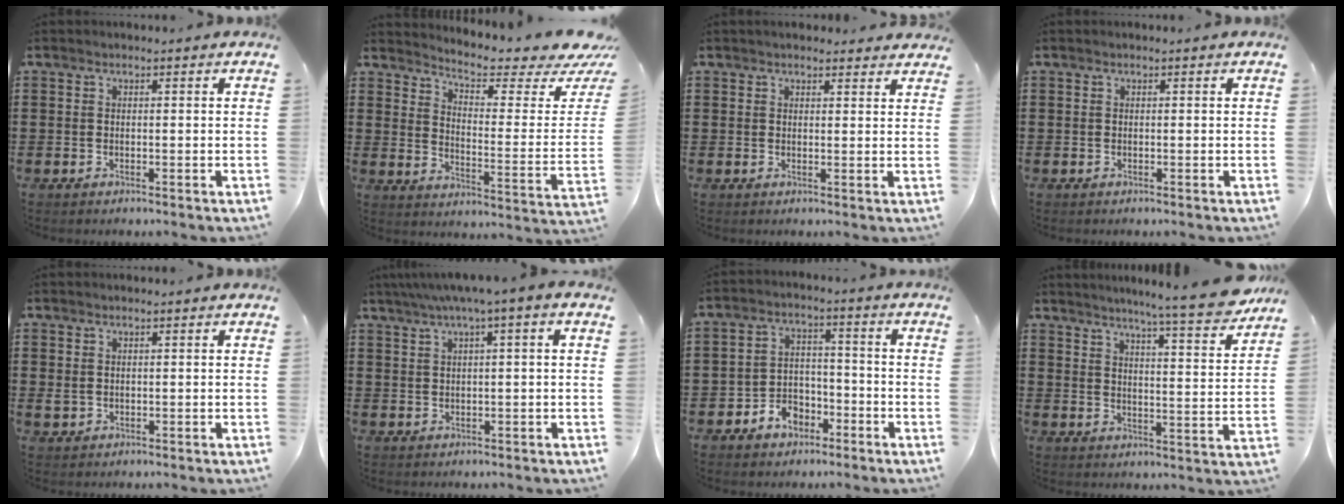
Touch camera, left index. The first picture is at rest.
{"total": 4.9, "force": [3.9, 0.6, 2.9], "torque": [-0.061, -0.038, 0.057]}
{"total": 1.8, "force": [1.8, 0.4, 0.2], "torque": [-0.008, 0.003, 0.034]}
{"total": 0.0}
{"total": 0.8, "force": [0.2, 0.8, 0.3], "torque": [-0.012, 0.005, 0.002]}
{"total": 3.0, "force": [0.7, -0.3, 2.9], "torque": [-0.056, -0.004, 0.009]}
{"total": 4.4, "force": [-3.4, 2.8, 0.9], "torque": [-0.022, 0.016, -0.068]}
{"total": 7.6, "force": [6.8, -0.8, 3.5], "torque": [-0.069, -0.050, 0.109]}